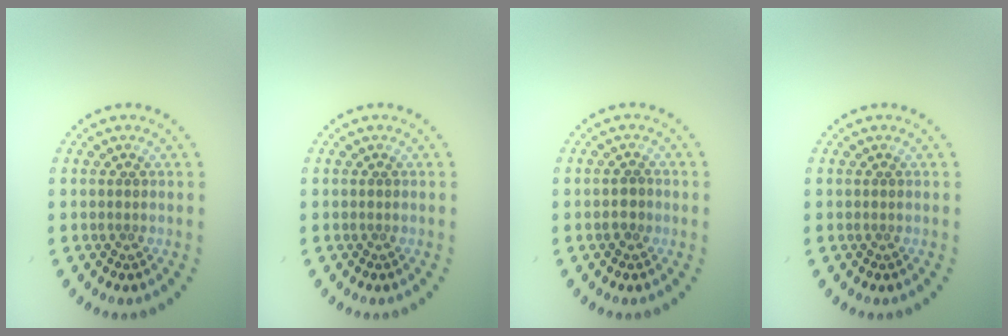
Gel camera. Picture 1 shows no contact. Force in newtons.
{"total": 0.0}
{"total": 1.2, "press": 1.1, "slide": 0.4}
{"total": 0.0}